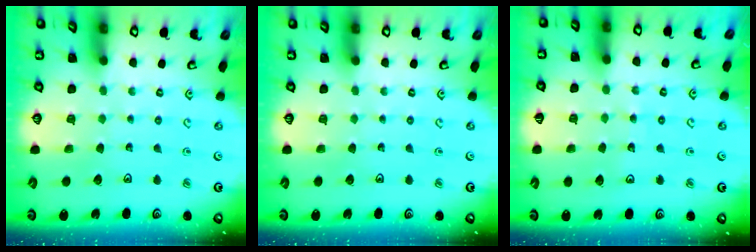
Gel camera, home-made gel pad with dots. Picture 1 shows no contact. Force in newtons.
{"total": 0.0}
{"total": 5.9, "press": 5.9, "slide": 0.8}